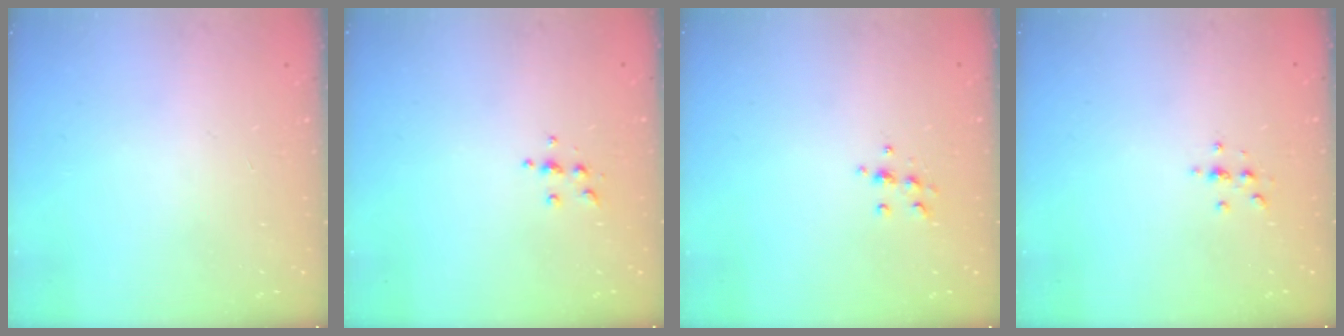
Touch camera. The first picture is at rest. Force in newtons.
{"total": 4.8, "press": 4.8, "slide": 0.5}
{"total": 7.2, "press": 7.1, "slide": 0.7}
{"total": 2.1, "press": 2.1, "slide": 0.2}